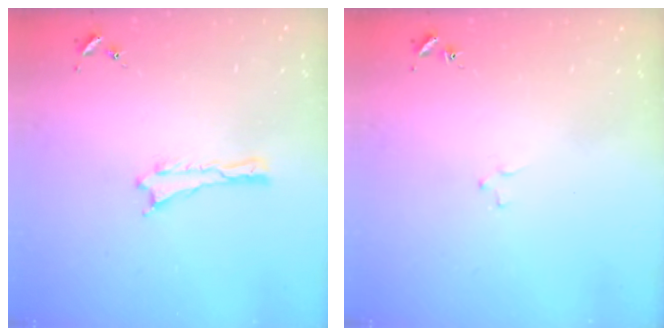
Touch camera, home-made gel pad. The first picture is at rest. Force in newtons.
{"total": 1.2, "press": 1.2, "slide": 0.2}